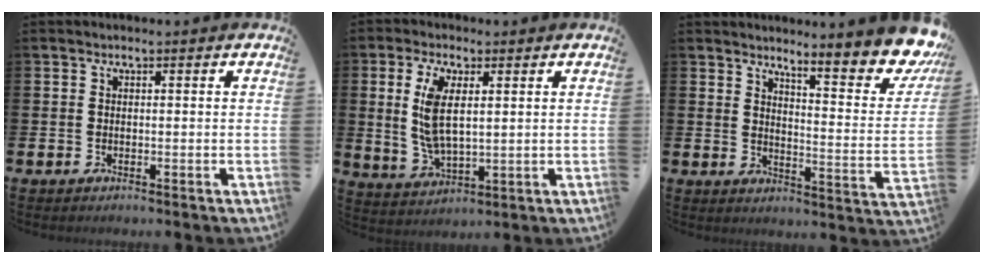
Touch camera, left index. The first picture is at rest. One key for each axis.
{"total": 7.3, "fx": 2.0, "fy": 3.4, "fz": 6.2, "tx": -0.126, "ty": 0.002, "tz": 0.032}
{"total": 7.6, "fx": 6.8, "fy": 0.6, "fz": 3.4, "tx": -0.050, "ty": -0.075, "tz": 0.103}